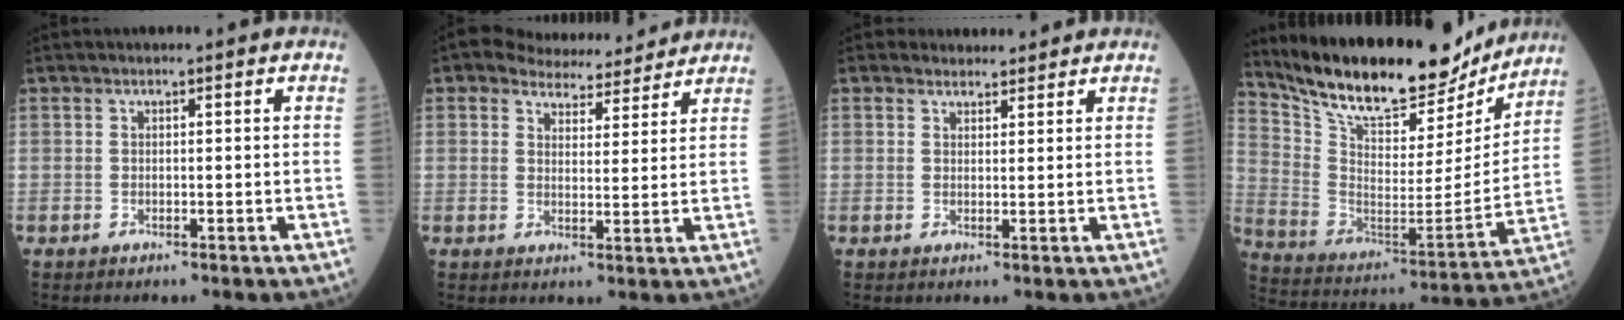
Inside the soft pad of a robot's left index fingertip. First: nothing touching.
{"total": 8.4, "force": [7.7, 2.9, 1.8], "torque": [-0.022, 0.006, 0.100]}
{"total": 2.8, "force": [2.5, 1.3, -0.1], "torque": [0.005, 0.006, 0.033]}
{"total": 22.6, "force": [19.9, 5.9, 8.9], "torque": [-0.160, -0.022, 0.312]}